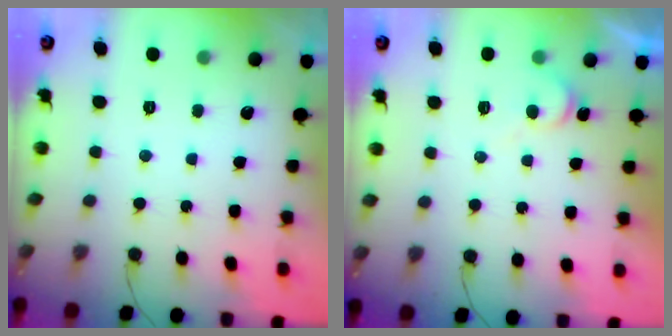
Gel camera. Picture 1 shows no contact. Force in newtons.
{"total": 6.7, "press": 6.6, "slide": 0.5}